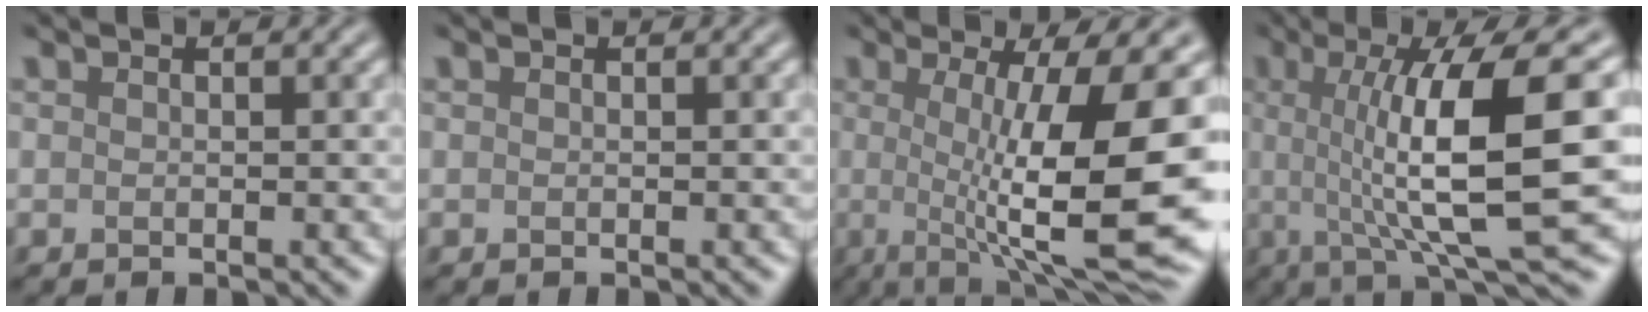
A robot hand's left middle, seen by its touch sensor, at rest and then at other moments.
{"total": 0.0}
{"total": 13.6, "force": [-0.8, 3.5, 13.2], "torque": [-0.166, -0.005, -0.015]}
{"total": 11.8, "force": [0.7, 2.7, 11.5], "torque": [-0.151, 0.007, 0.011]}